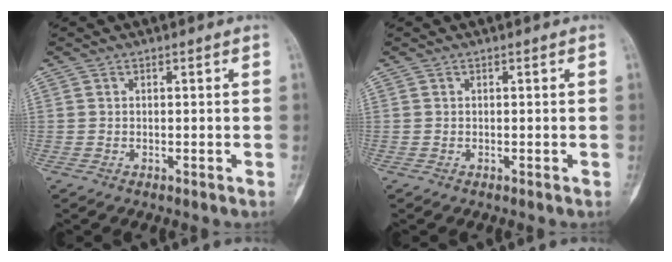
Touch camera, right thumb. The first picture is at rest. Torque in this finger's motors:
{"motor_torque": [0.00, 0.00, 0.03, -0.02, 0.00]}